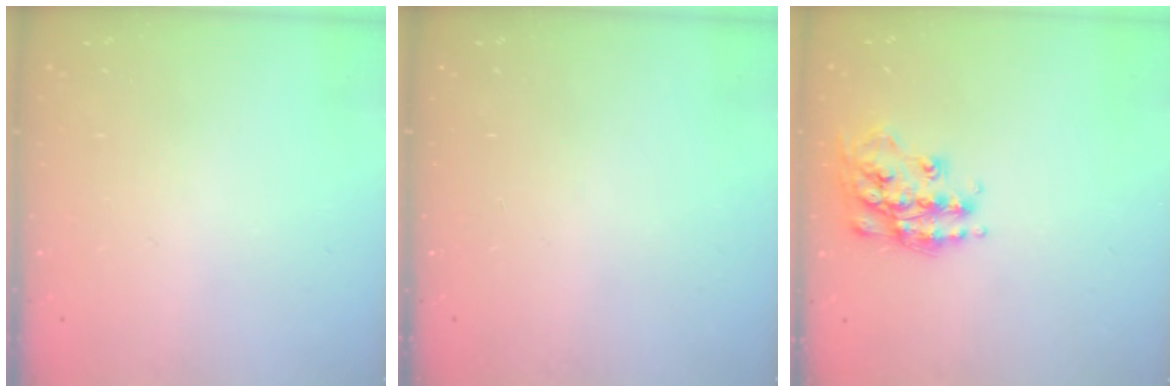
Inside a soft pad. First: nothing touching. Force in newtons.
{"total": 0.0}
{"total": 16.6, "press": 16.5, "slide": 1.0}